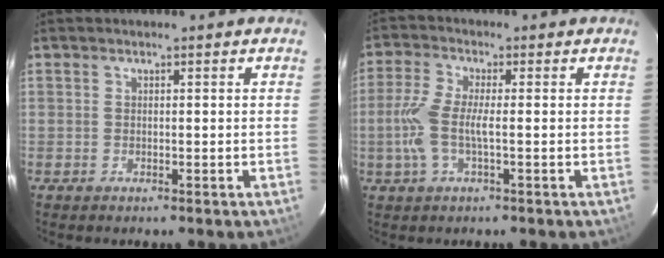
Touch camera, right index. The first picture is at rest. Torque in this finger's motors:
{"motor_torque": [0.69, -0.28, 0.48, 0.16]}